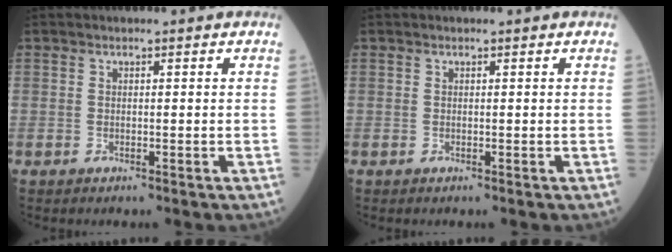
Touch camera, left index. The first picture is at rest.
{"total": 0.0}